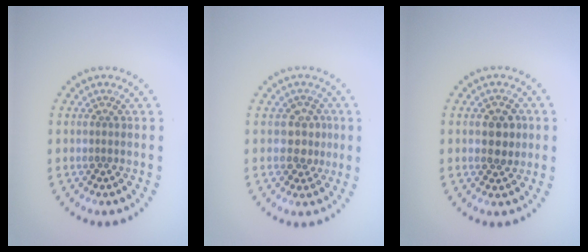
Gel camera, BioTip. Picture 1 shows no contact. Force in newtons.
{"total": 2.4, "press": 2.2, "slide": 1.0}
{"total": 2.6, "press": 2.6, "slide": 0.2}